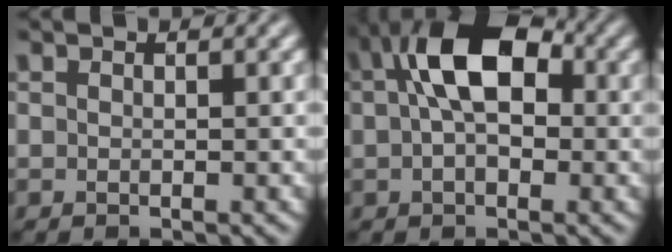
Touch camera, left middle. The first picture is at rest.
{"total": 8.2, "force": [1.6, 4.7, 6.4], "torque": [-0.117, 0.021, 0.019]}